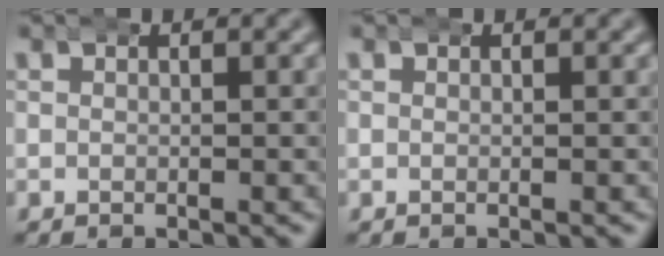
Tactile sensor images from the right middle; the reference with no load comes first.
{"total": 0.0}